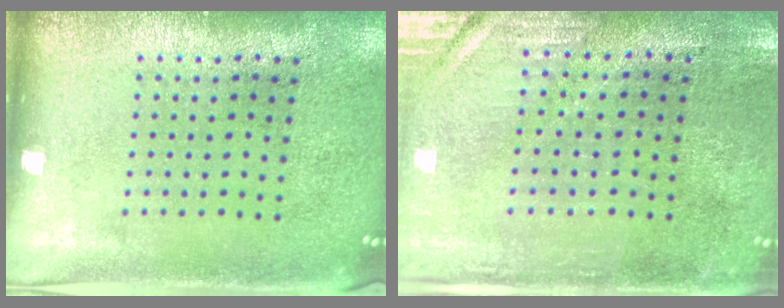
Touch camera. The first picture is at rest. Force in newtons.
{"total": 0.6, "press": 0.5, "slide": 0.3}